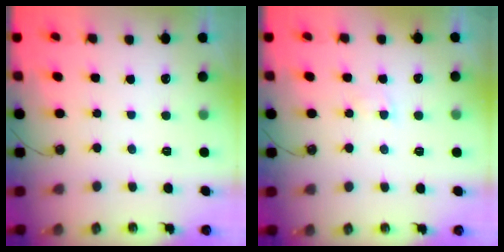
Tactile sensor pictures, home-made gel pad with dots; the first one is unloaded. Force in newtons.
{"total": 1.7, "press": 1.6, "slide": 0.3}